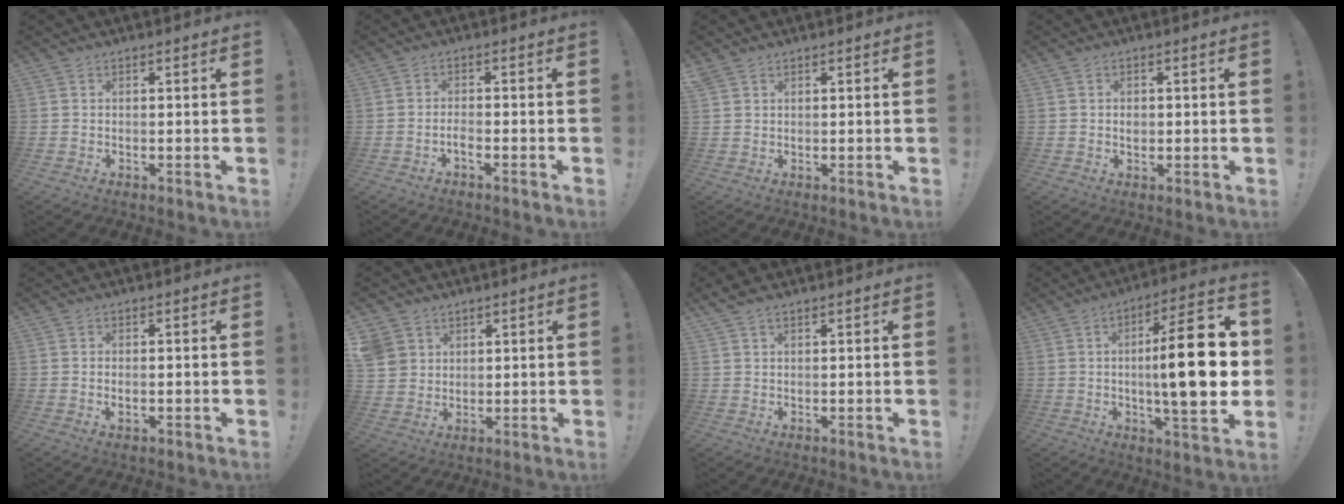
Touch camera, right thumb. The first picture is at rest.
{"total": 2.3, "force": [-1.6, 0.3, 1.6], "torque": [-0.026, 0.000, -0.028]}
{"total": 1.7, "force": [1.4, 1.0, 0.4], "torque": [0.000, -0.003, 0.025]}
{"total": 2.0, "force": [-0.2, 1.7, 1.0], "torque": [-0.003, -0.001, -0.008]}
{"total": 1.0, "force": [-0.1, 0.5, 0.9], "torque": [-0.008, -0.002, -0.003]}
{"total": 6.1, "force": [3.4, 4.9, 0.9], "torque": [-0.014, -0.022, 0.070]}
{"total": 2.2, "force": [1.7, 1.0, 1.2], "torque": [-0.017, -0.006, 0.030]}
{"total": 23.2, "force": [0.8, 5.8, 22.5], "torque": [-0.343, -0.008, 0.007]}